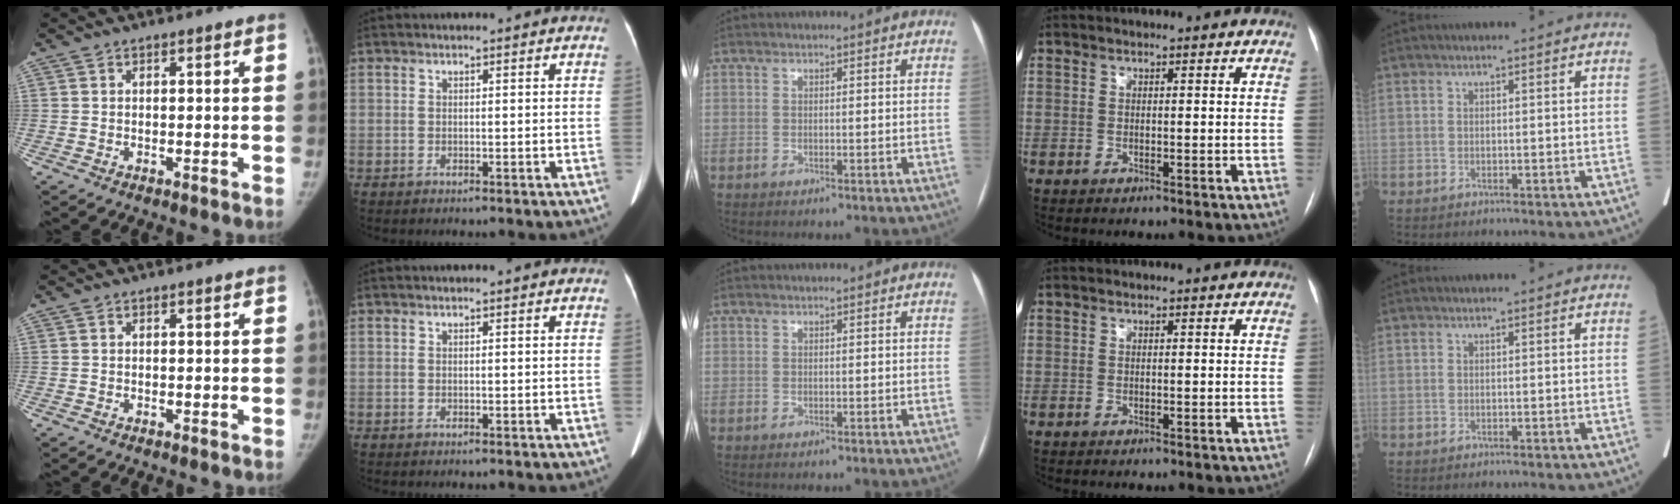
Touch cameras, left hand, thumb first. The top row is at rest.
{}